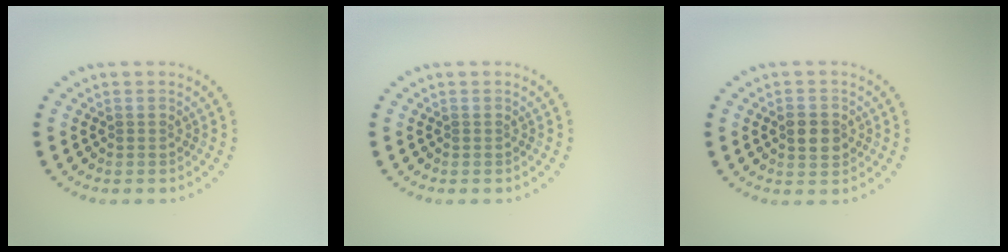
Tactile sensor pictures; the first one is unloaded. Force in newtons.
{"total": 0.0}
{"total": 2.2, "press": 2.2, "slide": 0.0}